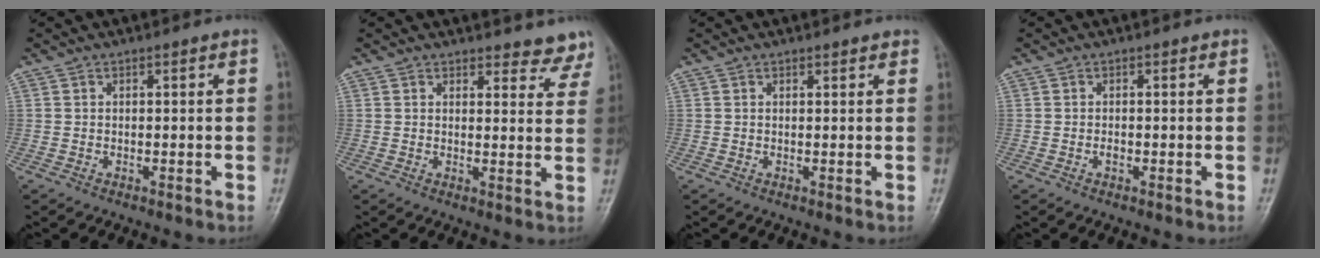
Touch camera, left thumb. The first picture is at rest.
{"total": 7.1, "force": [6.7, 2.4, 0.4], "torque": [0.043, -0.038, 0.054]}
{"total": 1.1, "force": [0.9, 0.6, 0.4], "torque": [0.006, -0.004, 0.007]}
{"total": 1.0, "force": [-0.3, 0.7, 0.6], "torque": [-0.004, 0.001, -0.007]}